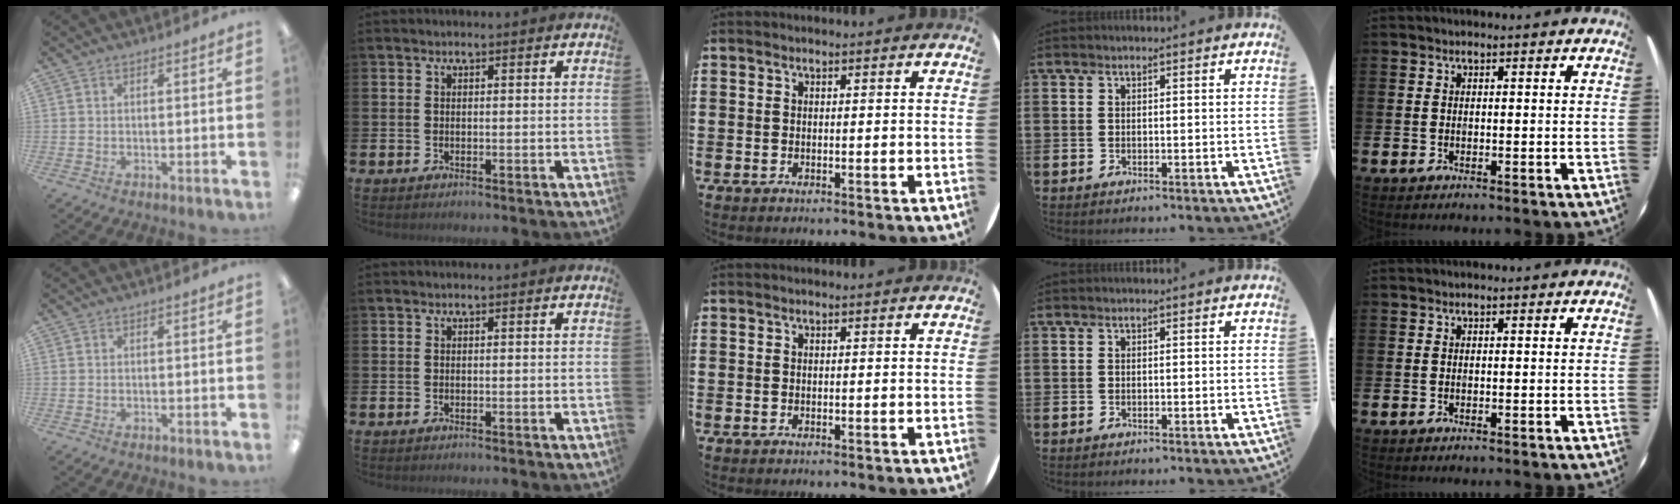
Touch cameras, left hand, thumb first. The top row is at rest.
{}